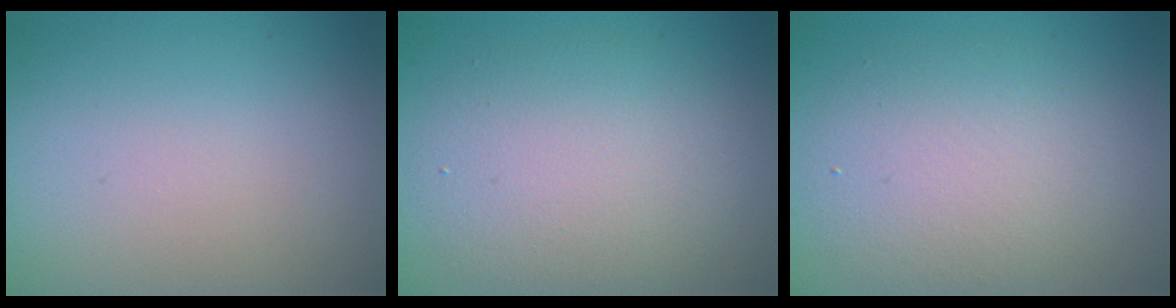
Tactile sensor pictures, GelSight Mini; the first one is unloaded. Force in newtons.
{"total": 5.3, "press": 5.3, "slide": 0.6}
{"total": 4.8, "press": 4.8, "slide": 0.3}